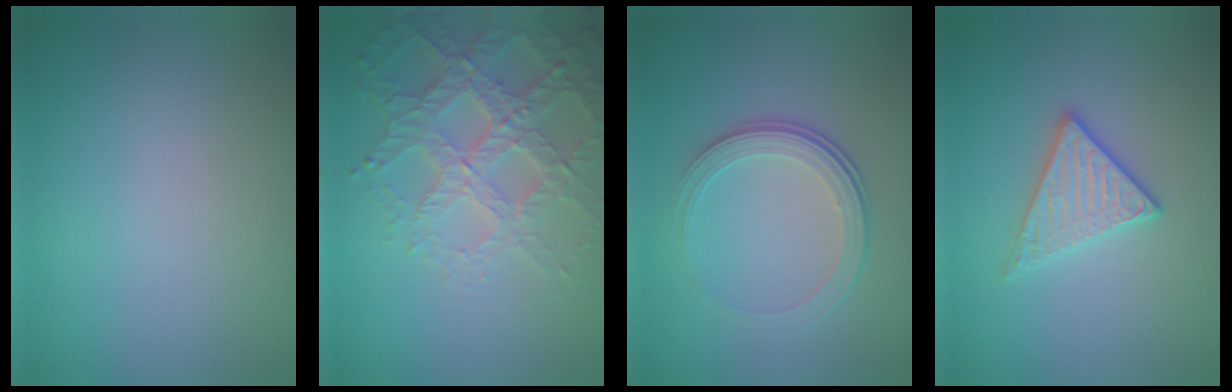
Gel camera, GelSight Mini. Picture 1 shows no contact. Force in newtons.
{"total": 6.0, "press": 4.7, "slide": 3.7}
{"total": 4.1, "press": 2.7, "slide": 3.0}
{"total": 2.8, "press": 2.7, "slide": 0.8}